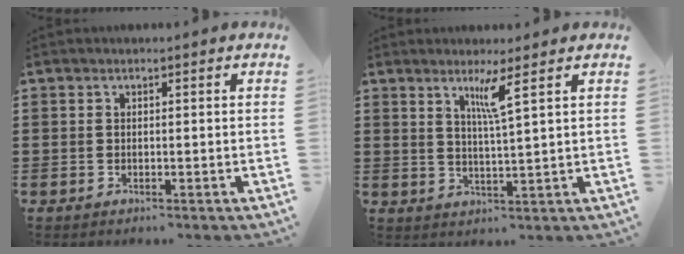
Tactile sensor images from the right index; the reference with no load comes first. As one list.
[{"total": 3.9, "force": [2.2, -0.6, 3.1], "torque": [-0.059, -0.009, 0.034]}]